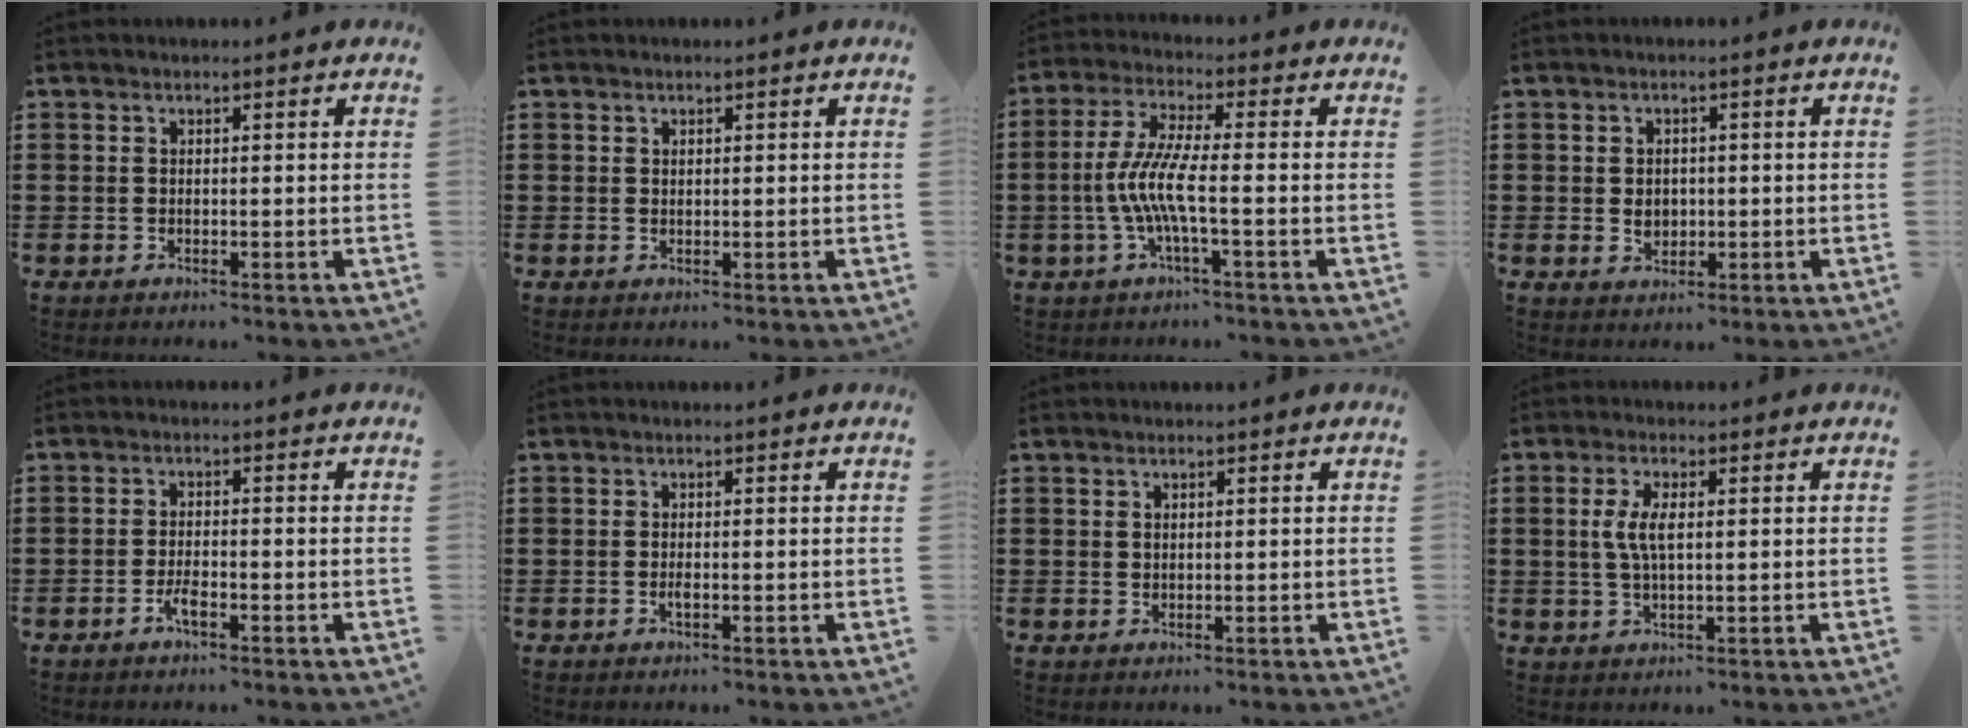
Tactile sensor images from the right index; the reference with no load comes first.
{"total": 0.5, "force": [0.4, 0.4, 0.1], "torque": [-0.004, 0.001, 0.008]}
{"total": 7.4, "force": [-1.8, 0.9, 7.1], "torque": [-0.167, -0.018, -0.046]}
{"total": 2.4, "force": [-0.1, 2.0, 1.4], "torque": [-0.023, 0.005, -0.006]}
{"total": 2.5, "force": [-1.5, 0.6, 2.0], "torque": [-0.043, -0.001, -0.029]}
{"total": 1.0, "force": [-0.4, 0.3, 0.9], "torque": [-0.025, -0.007, -0.008]}
{"total": 0.6, "force": [0.3, 0.5, 0.3], "torque": [-0.007, 0.002, 0.007]}
{"total": 4.7, "force": [0.7, 1.8, 4.3], "torque": [-0.096, 0.005, 0.008]}